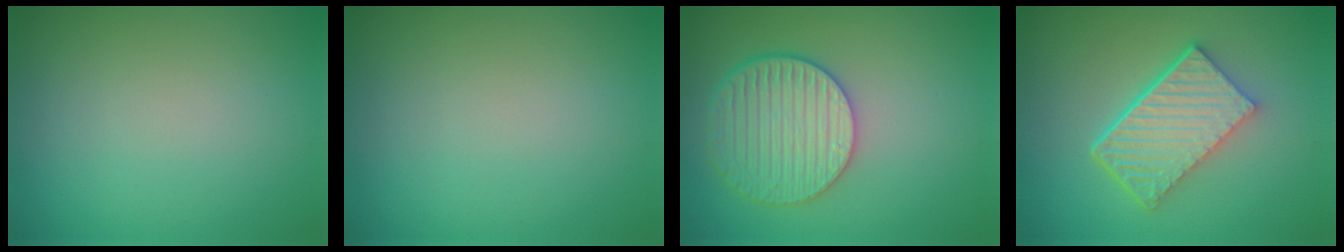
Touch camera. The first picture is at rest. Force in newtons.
{"total": 0.0}
{"total": 4.9, "press": 4.4, "slide": 2.1}
{"total": 6.1, "press": 4.4, "slide": 4.2}